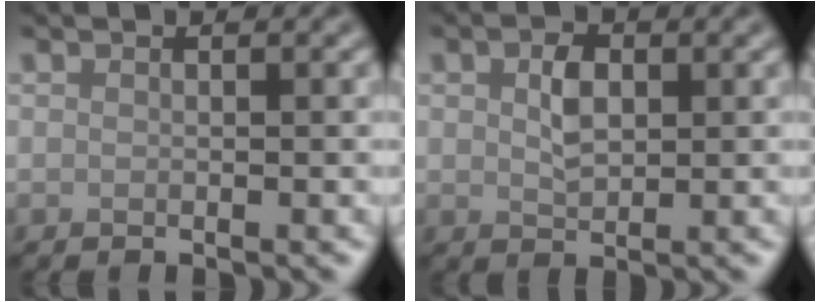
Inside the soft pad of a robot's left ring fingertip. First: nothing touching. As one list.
[{"total": 2.7, "force": [0.6, 1.7, 2.0], "torque": [-0.040, 0.001, 0.010]}]